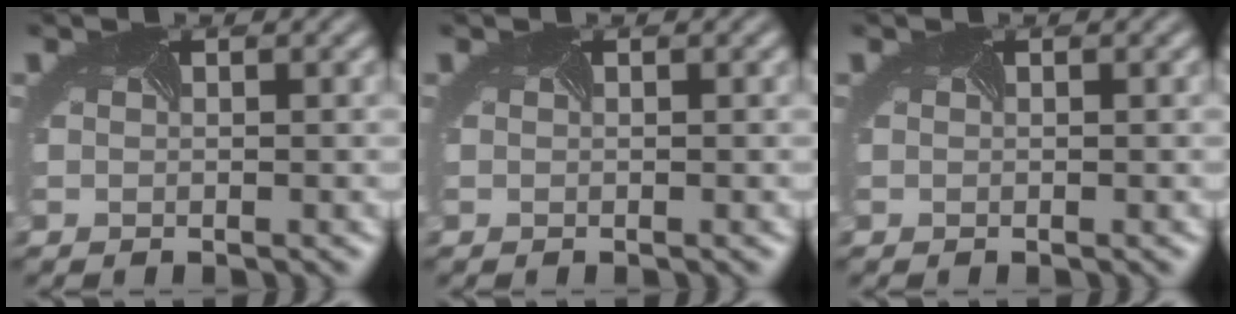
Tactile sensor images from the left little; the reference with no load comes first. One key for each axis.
{"total": 0.0}
{"total": 0.0}